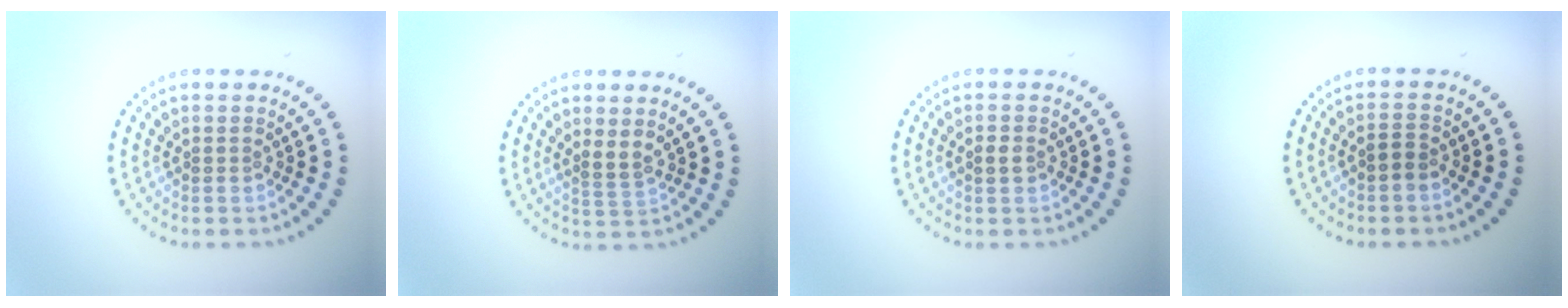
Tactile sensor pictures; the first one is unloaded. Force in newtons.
{"total": 1.7, "press": 1.3, "slide": 1.1}
{"total": 1.0, "press": 1.0, "slide": 0.1}
{"total": 1.3, "press": 1.1, "slide": 0.6}